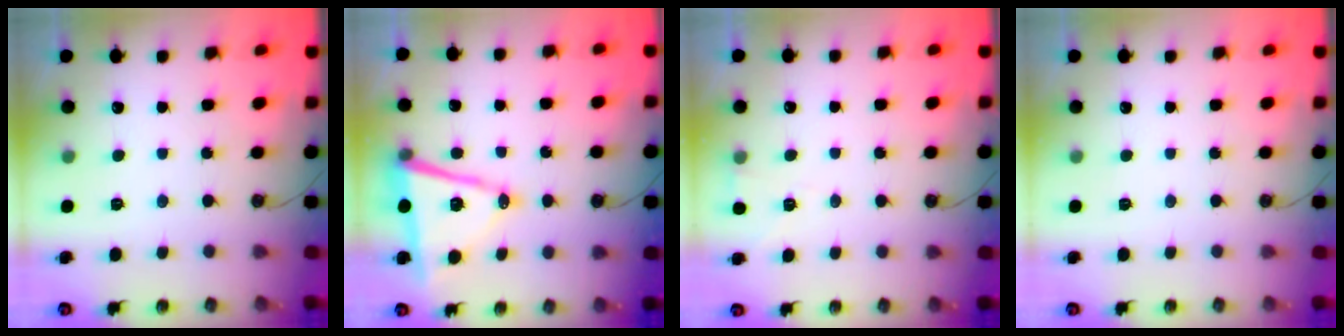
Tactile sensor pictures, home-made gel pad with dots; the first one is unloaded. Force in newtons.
{"total": 13.2, "press": 12.6, "slide": 4.0}
{"total": 2.5, "press": 2.4, "slide": 0.7}
{"total": 0.0}